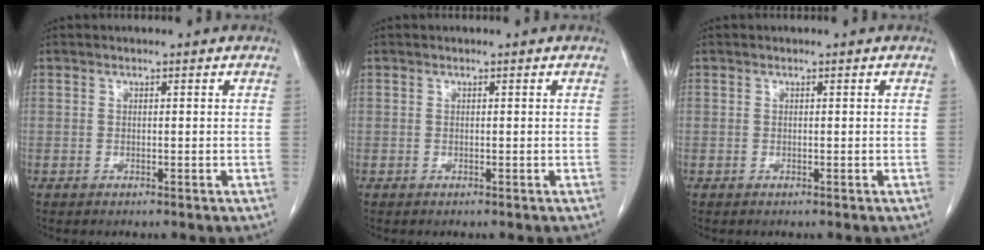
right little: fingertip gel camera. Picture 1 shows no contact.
{"total": 0.0}
{"total": 0.0}